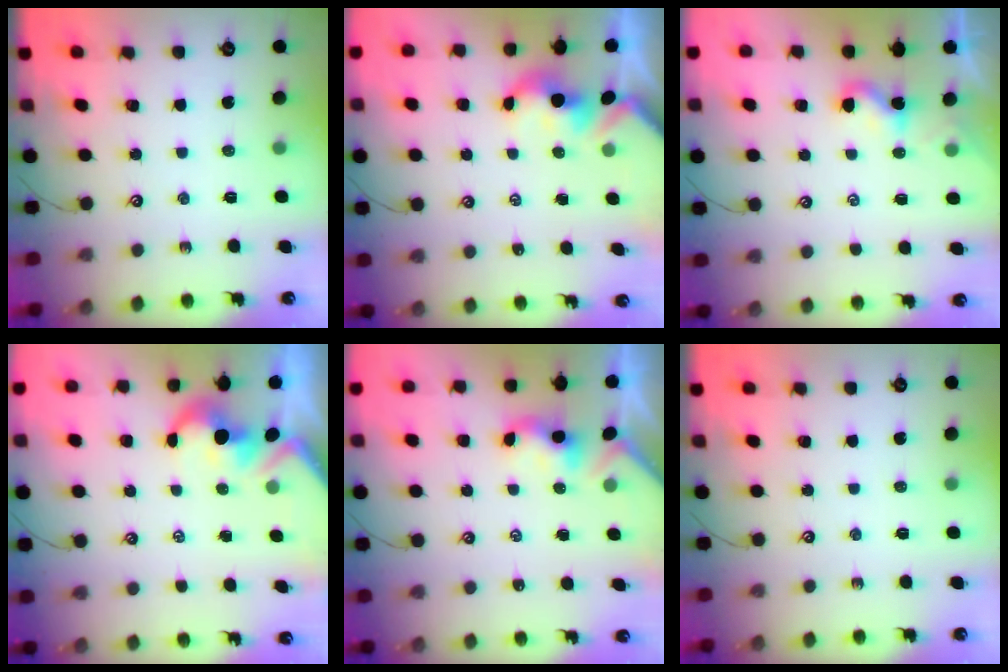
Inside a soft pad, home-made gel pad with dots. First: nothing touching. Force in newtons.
{"total": 1.6, "press": 1.6, "slide": 0.2}
{"total": 2.3, "press": 2.3, "slide": 0.2}
{"total": 1.7, "press": 1.4, "slide": 0.9}
{"total": 1.1, "press": 1.0, "slide": 0.3}
{"total": 0.0}